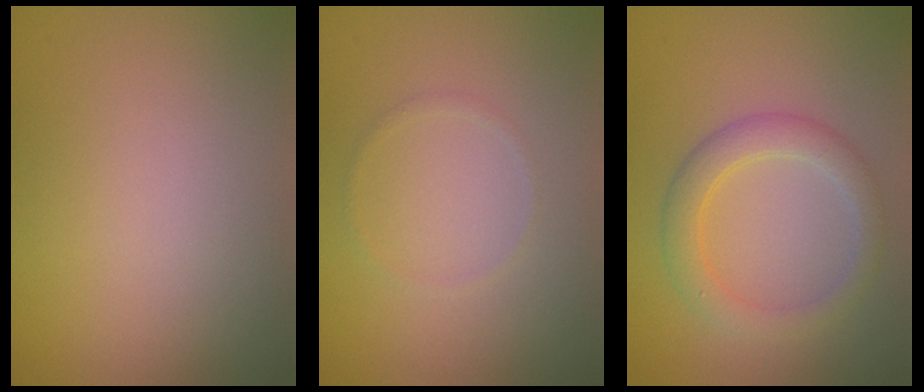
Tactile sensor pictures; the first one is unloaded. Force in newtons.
{"total": 0.6, "press": 0.6, "slide": 0.1}
{"total": 3.1, "press": 3.1, "slide": 0.2}